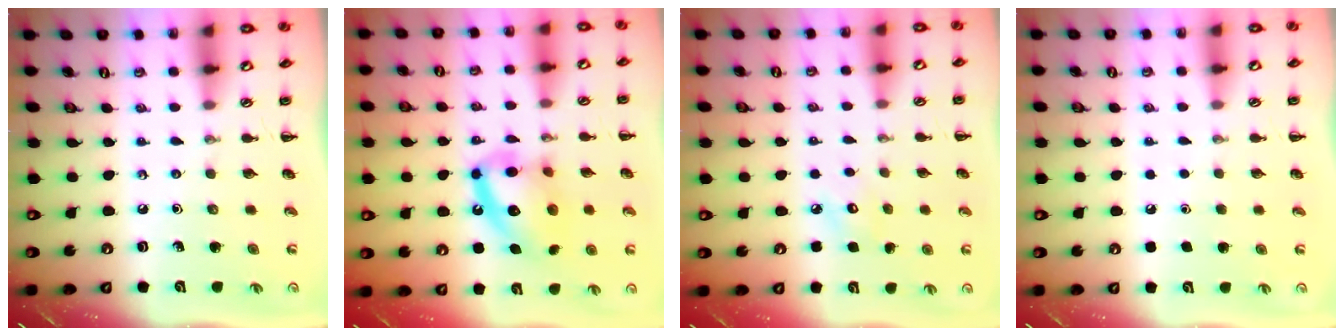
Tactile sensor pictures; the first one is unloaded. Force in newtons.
{"total": 14.2, "press": 14.1, "slide": 2.1}
{"total": 3.8, "press": 3.7, "slide": 0.9}
{"total": 1.6, "press": 1.6, "slide": 0.1}